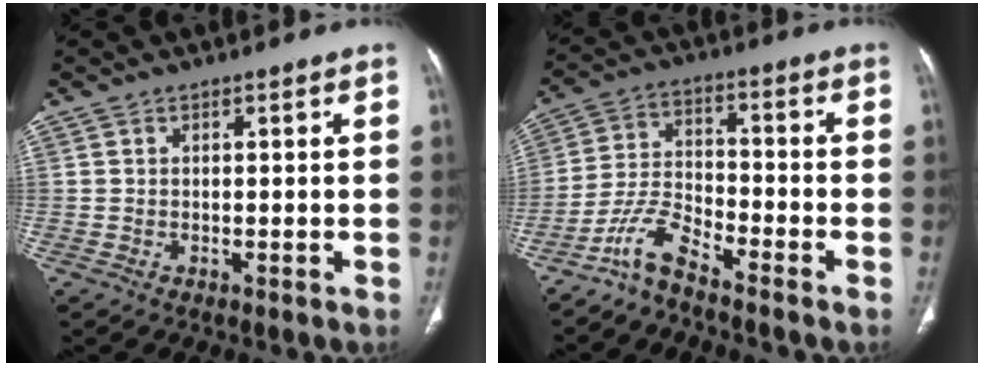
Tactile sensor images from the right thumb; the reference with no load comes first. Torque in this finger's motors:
{"motor_torque": [-0.04, -0.02, 0.07, 0.02, 0.03]}